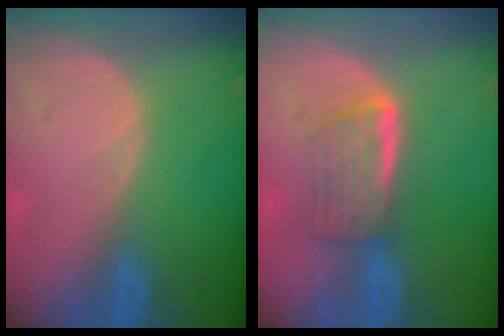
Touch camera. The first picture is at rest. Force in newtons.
{"total": 5.9, "press": 5.0, "slide": 3.1}